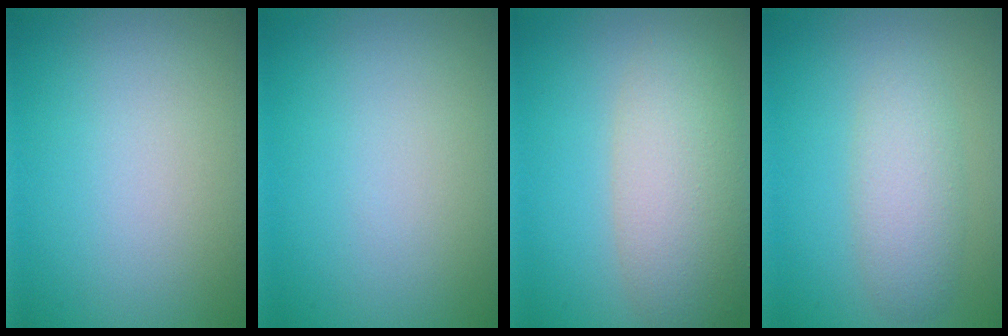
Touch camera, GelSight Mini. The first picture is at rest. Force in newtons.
{"total": 0.0}
{"total": 6.8, "press": 6.8, "slide": 0.5}
{"total": 3.3, "press": 3.3, "slide": 0.3}